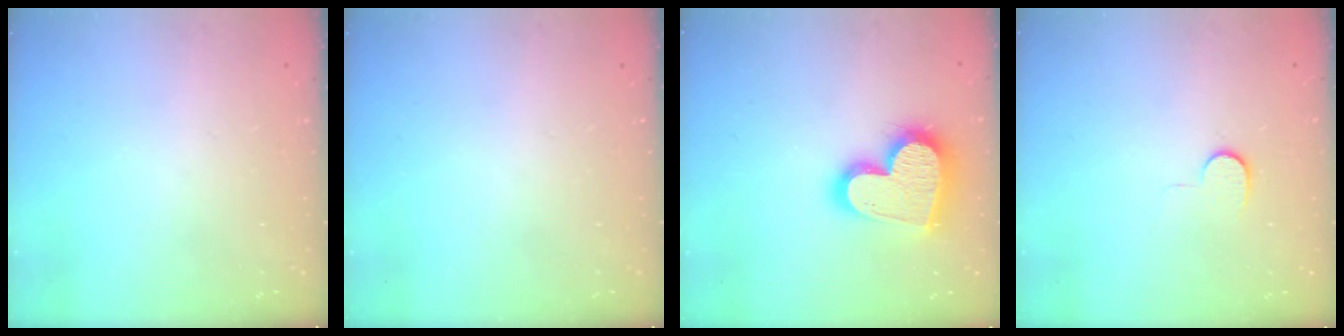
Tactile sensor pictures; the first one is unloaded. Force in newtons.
{"total": 0.0}
{"total": 21.6, "press": 21.5, "slide": 1.8}
{"total": 6.4, "press": 6.4, "slide": 0.4}